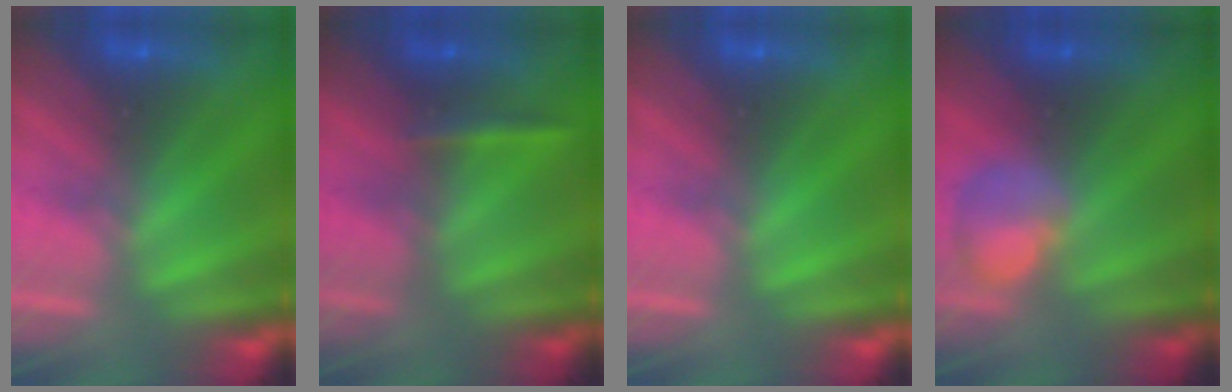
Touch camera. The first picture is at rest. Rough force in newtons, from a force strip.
{"total": 2.4}
{"total": 0.0}
{"total": 2.4}